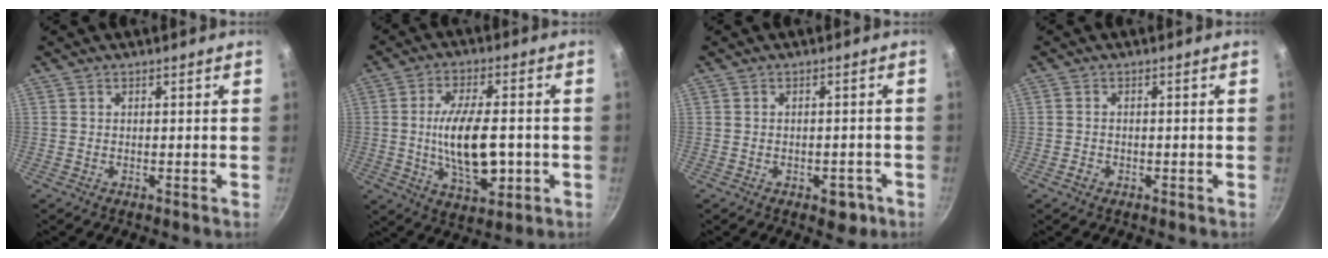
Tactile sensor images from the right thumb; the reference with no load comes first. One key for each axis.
{"total": 15.3, "fx": -1.7, "fy": 7.1, "fz": 13.5, "tx": -0.229, "ty": 0.013, "tz": -0.026}
{"total": 4.1, "fx": -1.9, "fy": 2.4, "fz": 2.6, "tx": -0.017, "ty": 0.016, "tz": -0.014}
{"total": 1.4, "fx": -0.8, "fy": 1.1, "fz": 0.6, "tx": -0.010, "ty": 0.007, "tz": -0.012}